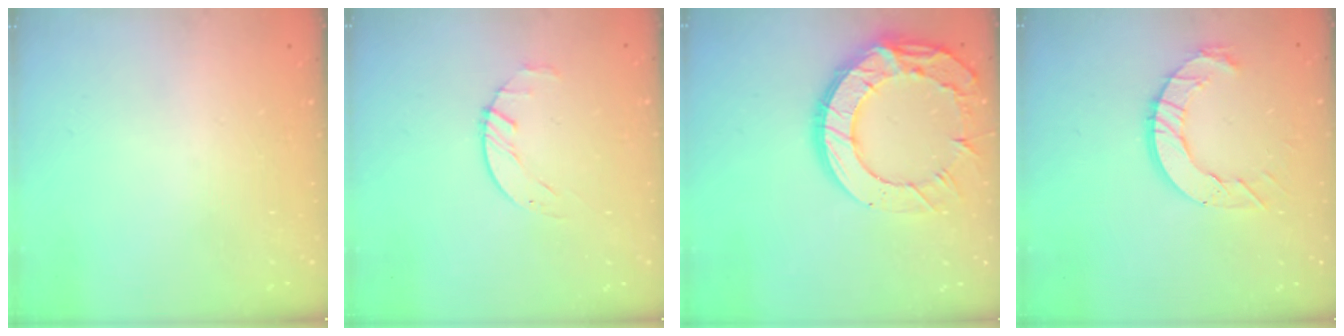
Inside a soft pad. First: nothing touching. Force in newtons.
{"total": 1.6, "press": 1.6, "slide": 0.3}
{"total": 18.8, "press": 18.7, "slide": 1.6}
{"total": 9.8, "press": 9.7, "slide": 1.1}